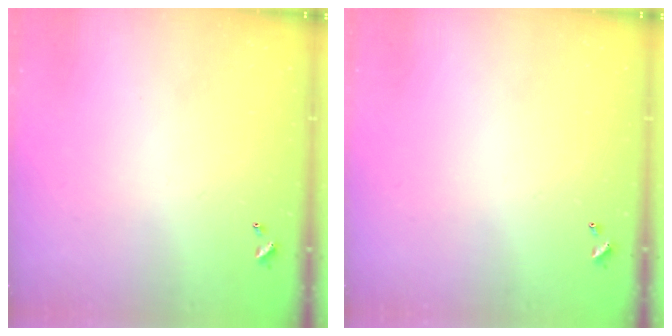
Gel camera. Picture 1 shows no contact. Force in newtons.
{"total": 0.0}